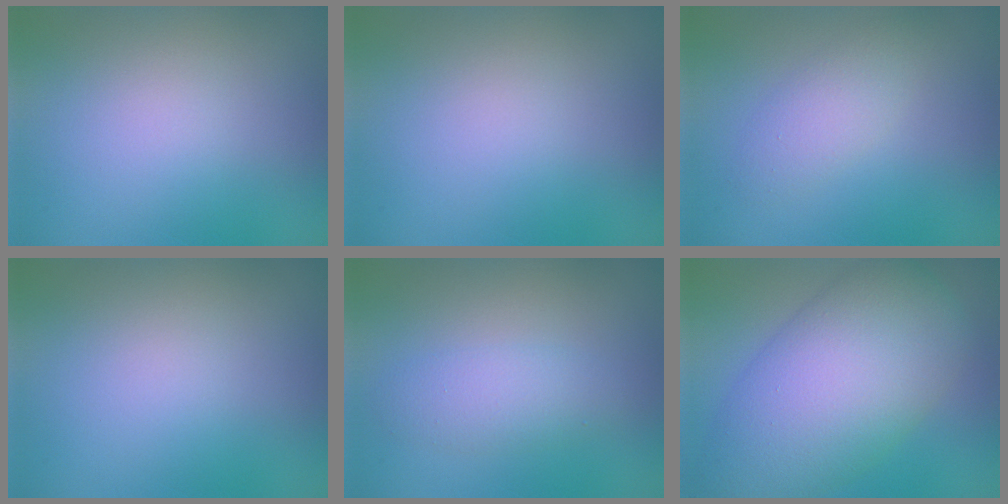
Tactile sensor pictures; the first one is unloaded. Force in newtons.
{"total": 0.0}
{"total": 2.3, "press": 2.3, "slide": 0.2}
{"total": 0.0}
{"total": 2.4, "press": 2.4, "slide": 0.0}
{"total": 11.2, "press": 11.2, "slide": 0.4}